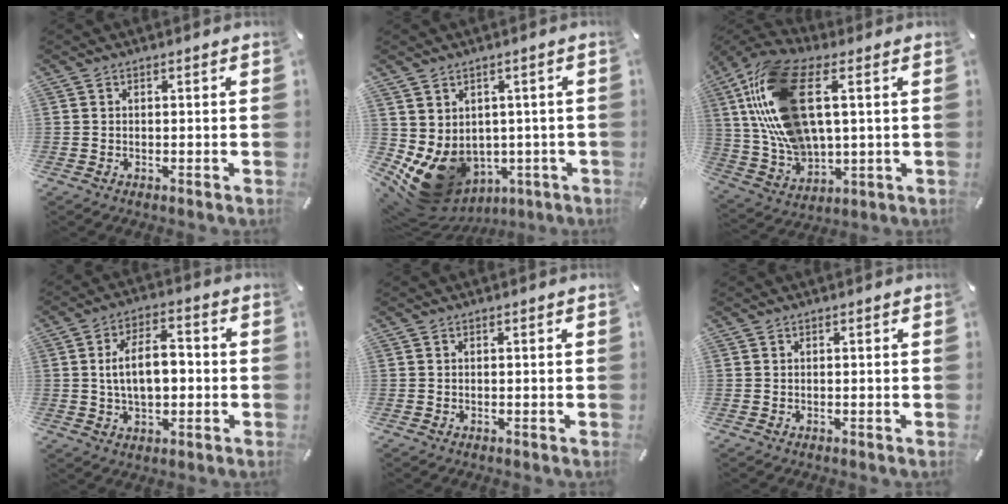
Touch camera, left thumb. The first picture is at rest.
{"total": 10.6, "force": [-1.8, 9.2, 4.9], "torque": [-0.107, -0.017, -0.024]}
{"total": 19.7, "force": [5.0, 11.2, 15.5], "torque": [-0.349, 0.001, 0.090]}
{"total": 10.3, "force": [-0.2, 6.2, 8.2], "torque": [-0.136, 0.009, -0.008]}
{"total": 0.0}
{"total": 0.0}